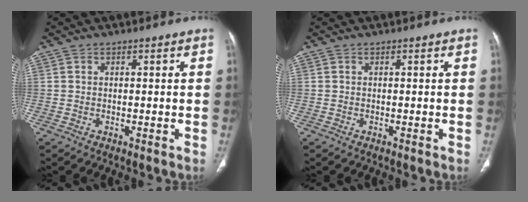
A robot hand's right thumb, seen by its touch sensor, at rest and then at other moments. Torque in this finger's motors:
{"motor_torque": [0.00, 0.00, 0.27, -0.09, 0.00]}